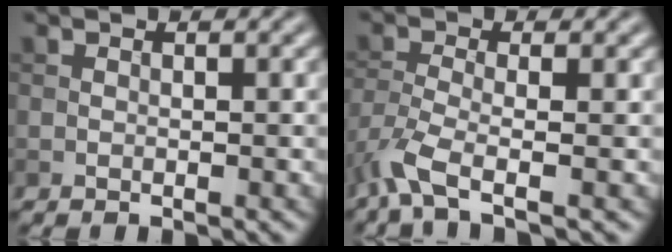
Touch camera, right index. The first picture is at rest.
{"total": 4.3, "force": [-2.7, 1.0, 3.1], "torque": [-0.079, -0.012, -0.066]}